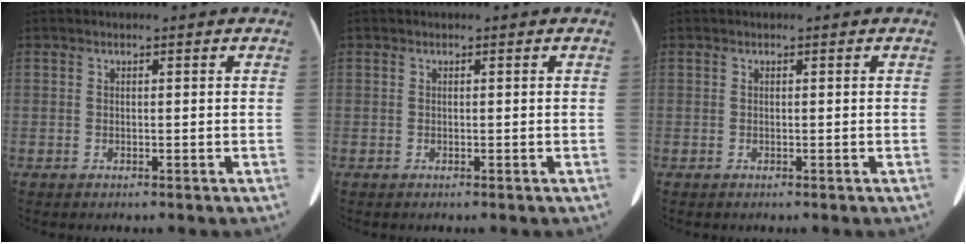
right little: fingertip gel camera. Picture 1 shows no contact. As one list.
[{"total": 0.0}, {"total": 0.0}]